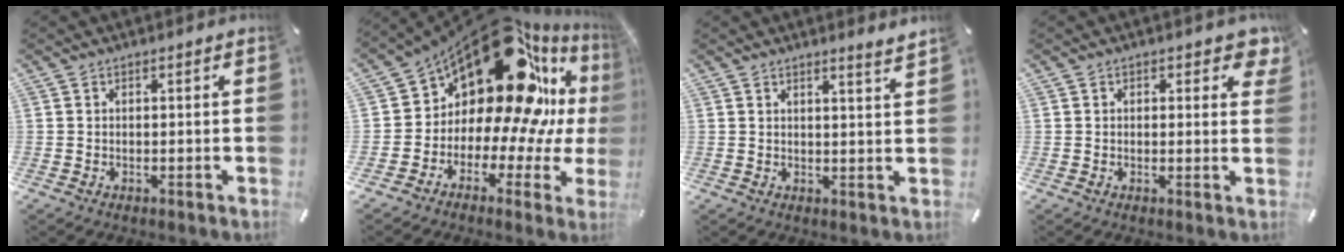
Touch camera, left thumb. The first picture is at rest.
{"total": 23.4, "force": [12.4, 11.7, 16.1], "torque": [-0.266, -0.119, 0.215]}
{"total": 3.0, "force": [2.7, -0.6, 0.9], "torque": [-0.015, -0.024, 0.047]}
{"total": 2.8, "force": [1.5, 1.7, 1.6], "torque": [-0.008, -0.004, 0.019]}